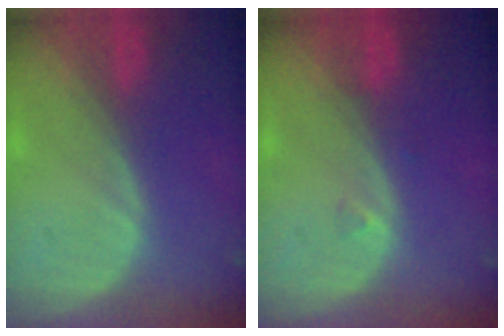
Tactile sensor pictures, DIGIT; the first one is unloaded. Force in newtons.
{"total": 0.7, "press": 0.7, "slide": 0.2}